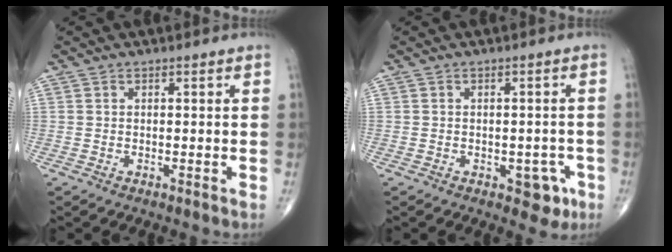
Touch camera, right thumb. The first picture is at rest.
{"total": 4.6, "force": [-2.0, 2.8, 3.0], "torque": [-0.010, 0.009, -0.023]}